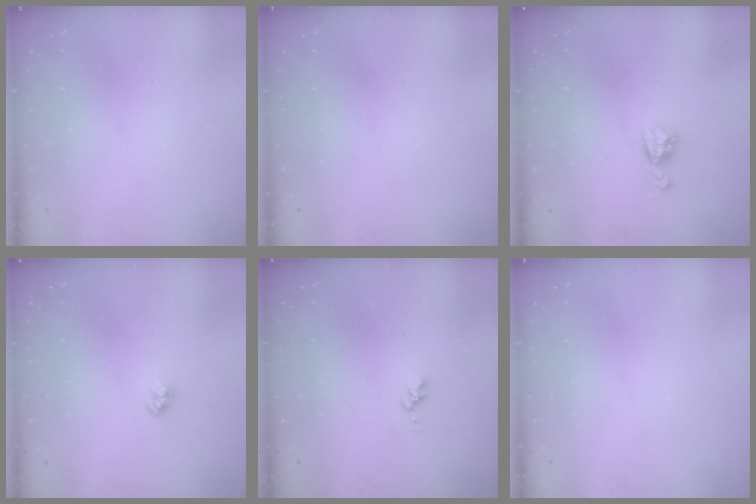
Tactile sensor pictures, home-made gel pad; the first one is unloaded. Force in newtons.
{"total": 0.0}
{"total": 7.7, "press": 7.7, "slide": 0.6}
{"total": 2.4, "press": 2.4, "slide": 0.1}
{"total": 2.8, "press": 2.8, "slide": 0.3}
{"total": 0.0}